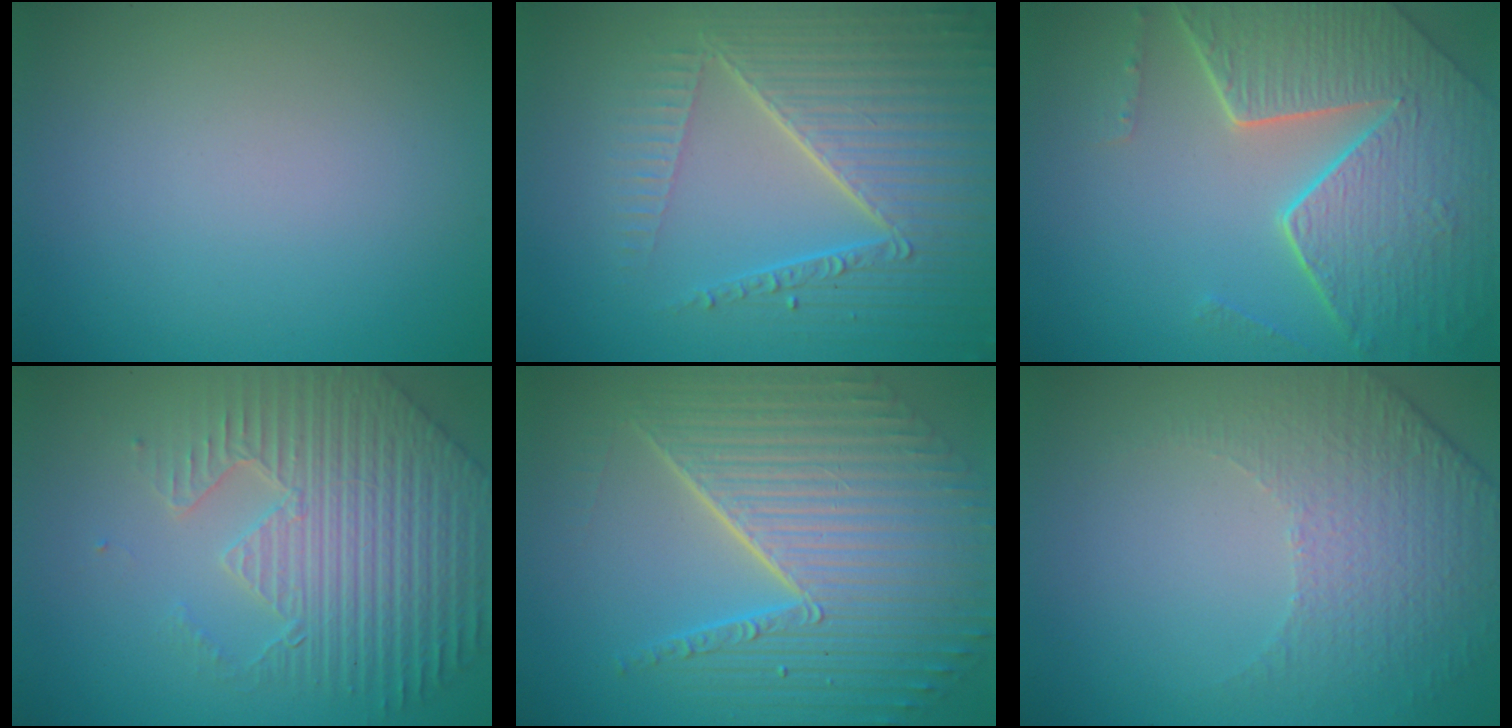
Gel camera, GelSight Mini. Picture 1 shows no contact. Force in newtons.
{"total": 7.3, "press": 5.5, "slide": 4.8}
{"total": 8.0, "press": 5.7, "slide": 5.6}
{"total": 6.9, "press": 5.4, "slide": 4.3}
{"total": 10.6, "press": 6.9, "slide": 8.1}
{"total": 4.9, "press": 3.2, "slide": 3.6}